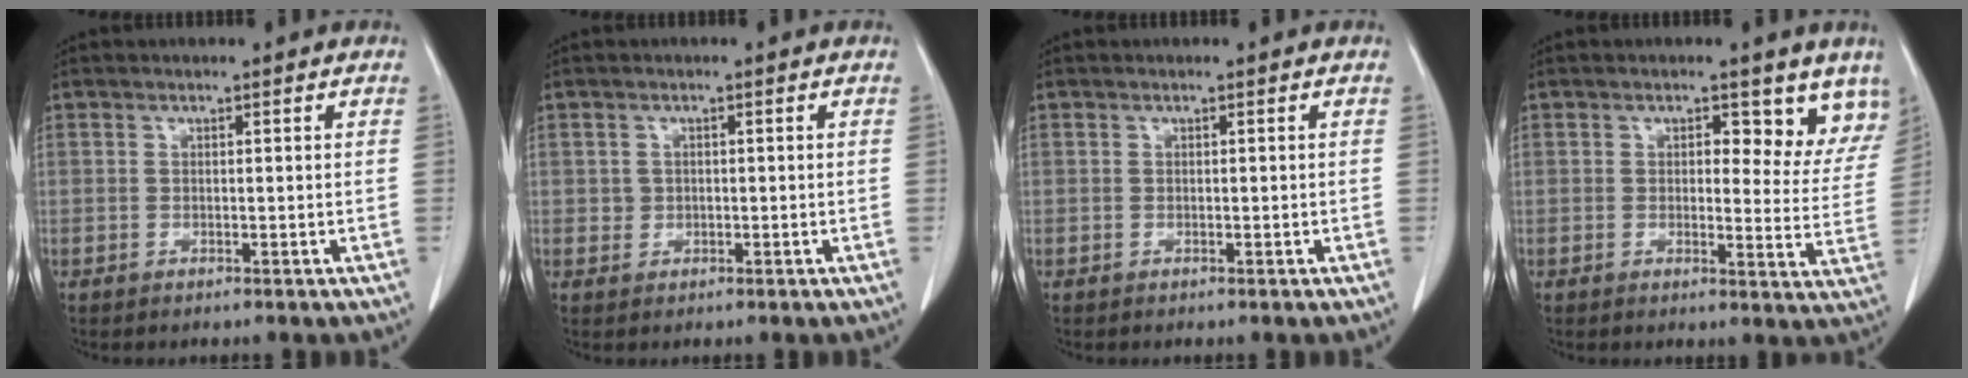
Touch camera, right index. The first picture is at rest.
{"total": 1.2, "force": [-0.1, 1.2, 0.3], "torque": [-0.003, 0.002, 0.001]}
{"total": 0.0}
{"total": 6.9, "force": [5.0, 3.3, 3.4], "torque": [-0.014, -0.020, 0.041]}